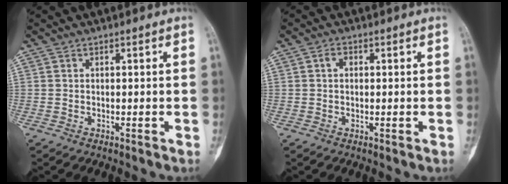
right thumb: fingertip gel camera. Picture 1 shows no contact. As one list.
[{"total": 1.6, "force": [0.3, 1.2, 1.1], "torque": [-0.015, 0.006, 0.003]}]